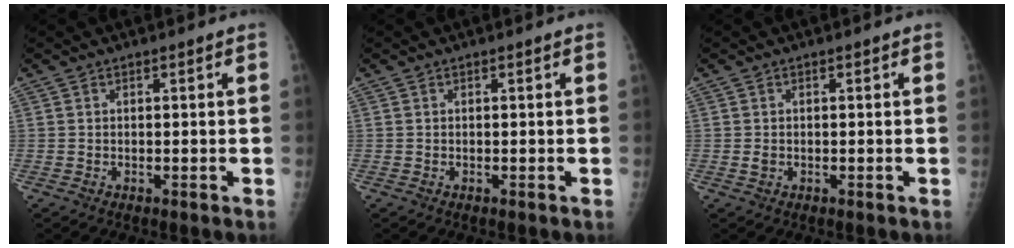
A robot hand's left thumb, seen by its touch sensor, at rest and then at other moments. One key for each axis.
{"total": 0.0}
{"total": 0.9, "fx": -0.2, "fy": 0.7, "fz": 0.5, "tx": -0.003, "ty": 0.000, "tz": -0.001}